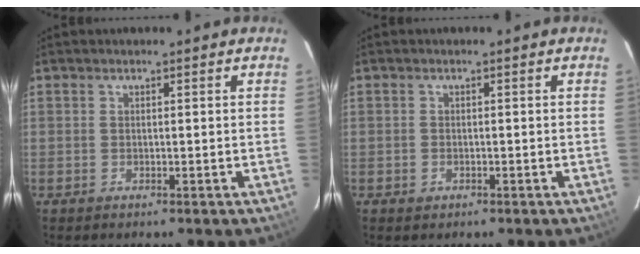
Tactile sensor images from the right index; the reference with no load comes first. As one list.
[{"total": 1.3, "force": [-0.6, 1.0, 0.3], "torque": [-0.005, 0.001, -0.007]}]